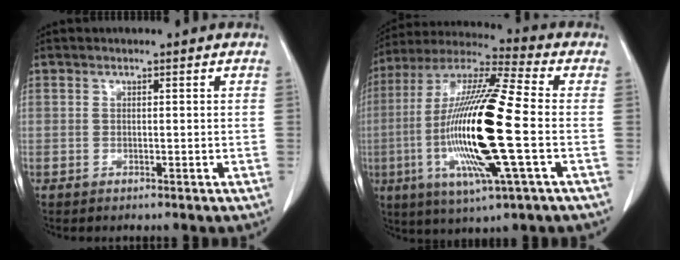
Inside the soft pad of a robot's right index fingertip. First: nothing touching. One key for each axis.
{"total": 20.7, "fx": -3.5, "fy": 1.4, "fz": 20.3, "tx": -0.420, "ty": -0.013, "tz": -0.070}